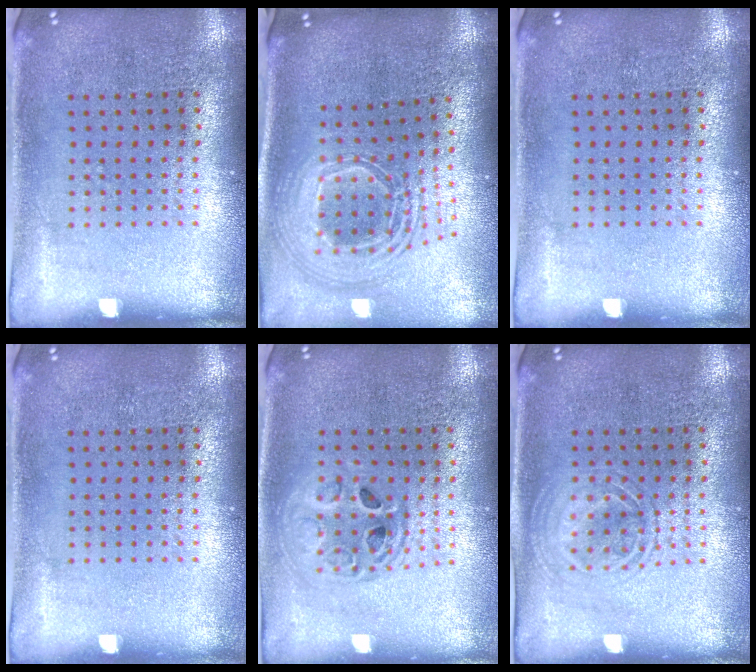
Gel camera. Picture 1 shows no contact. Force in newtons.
{"total": 2.5, "press": 1.8, "slide": 1.7}
{"total": 0.0}
{"total": 0.0}
{"total": 1.5, "press": 1.2, "slide": 0.8}
{"total": 1.3, "press": 1.2, "slide": 0.2}